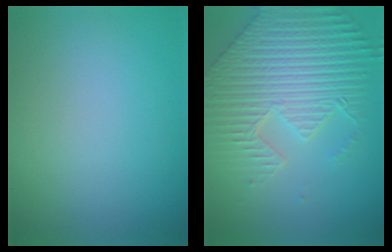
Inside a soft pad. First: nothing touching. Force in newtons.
{"total": 9.0, "press": 6.4, "slide": 6.3}